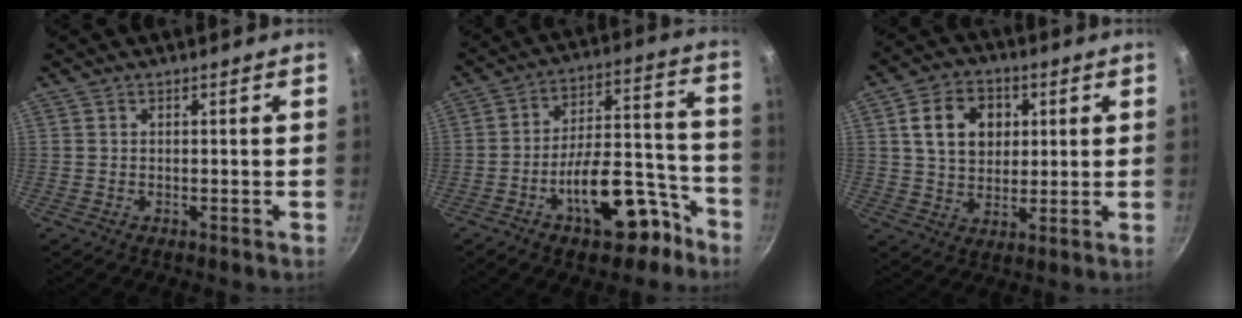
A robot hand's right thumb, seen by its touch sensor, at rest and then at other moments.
{"total": 16.9, "force": [-9.1, 8.0, 11.8], "torque": [-0.134, 0.092, -0.125]}
{"total": 11.4, "force": [3.0, 8.7, 6.8], "torque": [-0.089, 0.004, 0.046]}